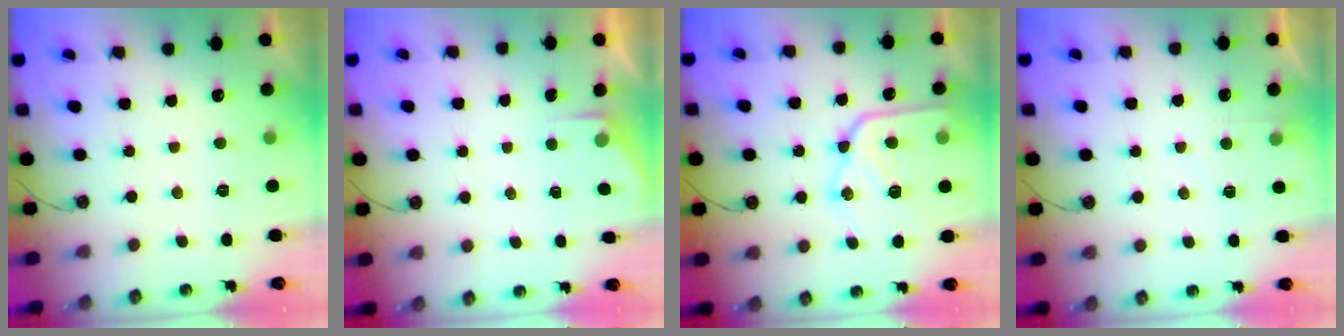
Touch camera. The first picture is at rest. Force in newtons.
{"total": 2.4, "press": 2.4, "slide": 0.4}
{"total": 16.6, "press": 16.5, "slide": 1.6}
{"total": 3.6, "press": 3.6, "slide": 0.5}